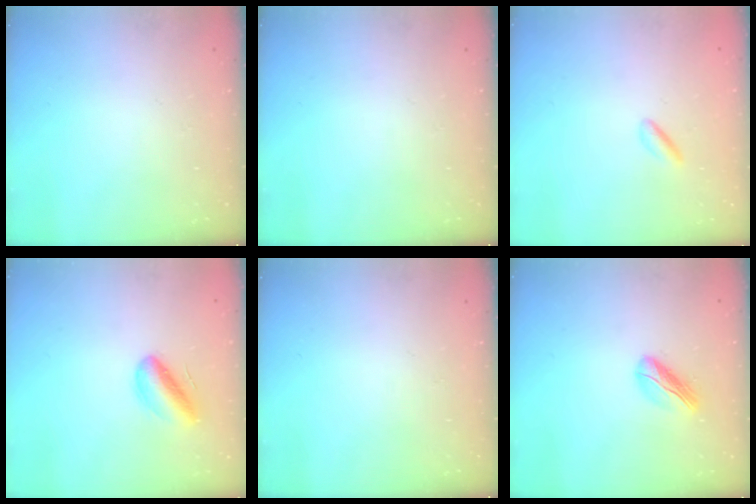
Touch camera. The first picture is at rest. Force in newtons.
{"total": 0.0}
{"total": 1.5, "press": 1.3, "slide": 0.6}
{"total": 8.1, "press": 7.8, "slide": 2.4}
{"total": 0.0}
{"total": 5.9, "press": 5.7, "slide": 1.3}